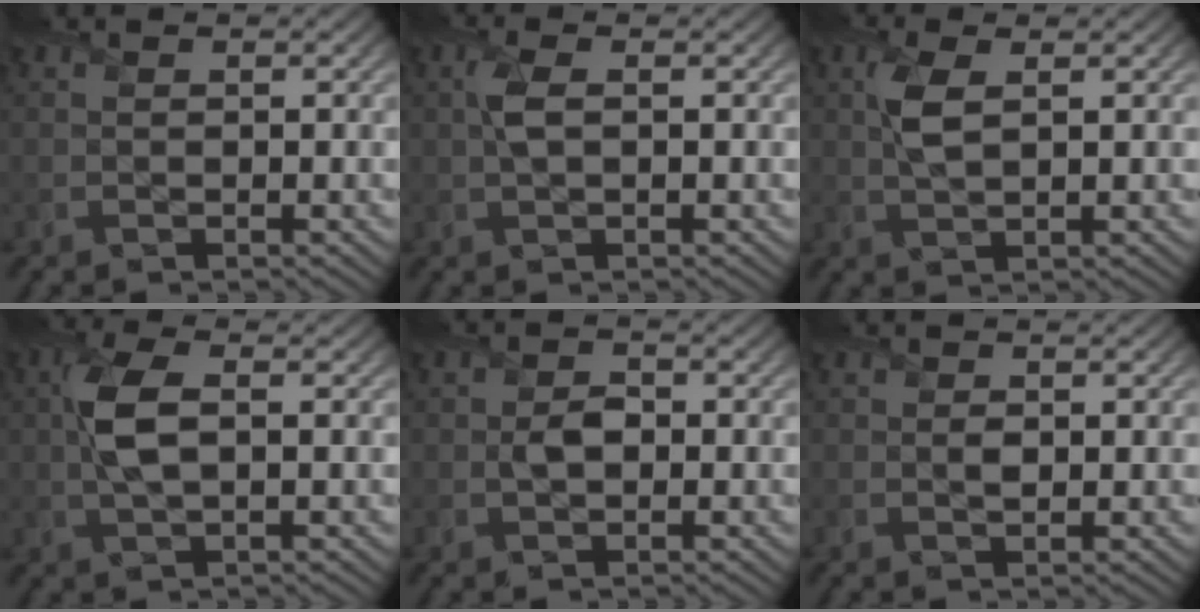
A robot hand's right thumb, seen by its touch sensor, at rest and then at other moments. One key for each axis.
{"total": 2.6, "fx": 0.3, "fy": 1.0, "fz": 2.3, "tx": -0.060, "ty": 0.003, "tz": 0.006}
{"total": 3.6, "fx": 1.0, "fy": 1.4, "fz": 3.1, "tx": -0.078, "ty": 0.001, "tz": 0.021}
{"total": 5.5, "fx": 0.5, "fy": 2.3, "fz": 5.0, "tx": -0.120, "ty": 0.004, "tz": 0.007}
{"total": 1.9, "fx": -0.2, "fy": 1.4, "fz": 1.3, "tx": -0.024, "ty": -0.004, "tz": -0.004}
{"total": 0.8, "fx": 0.2, "fy": 0.6, "fz": 0.6, "tx": -0.009, "ty": -0.007, "tz": 0.005}